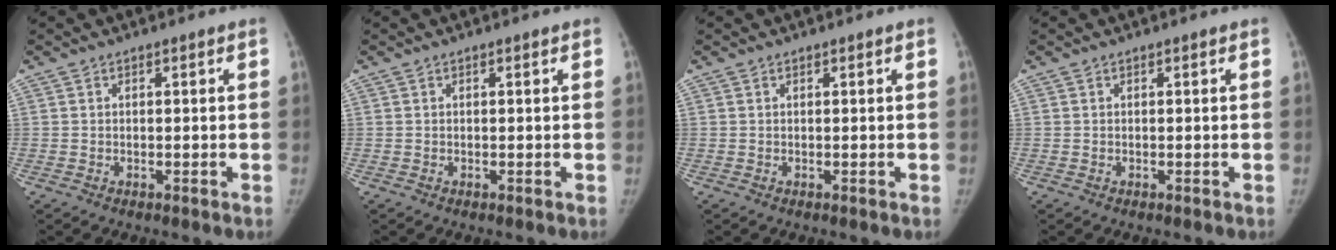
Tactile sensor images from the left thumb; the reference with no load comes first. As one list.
[{"total": 0.0}, {"total": 0.0}, {"total": 0.0}]